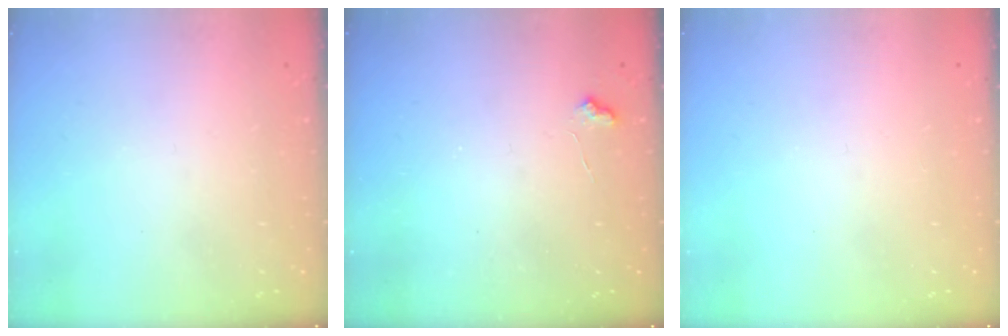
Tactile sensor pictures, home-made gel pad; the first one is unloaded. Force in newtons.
{"total": 5.2, "press": 5.1, "slide": 0.7}
{"total": 0.0}